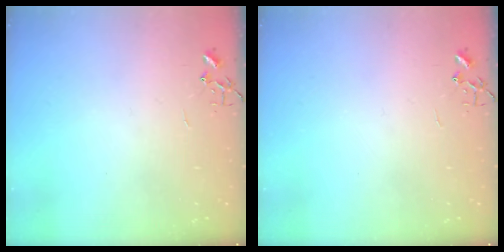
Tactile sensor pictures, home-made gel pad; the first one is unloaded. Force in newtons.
{"total": 0.0}